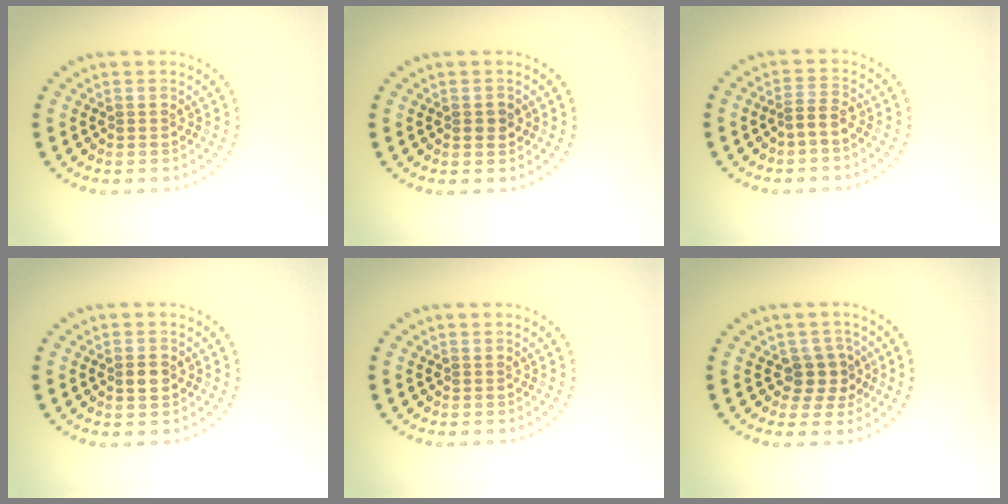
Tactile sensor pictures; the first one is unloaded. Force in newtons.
{"total": 1.2, "press": 1.2, "slide": 0.1}
{"total": 1.5, "press": 1.2, "slide": 0.9}
{"total": 1.6, "press": 1.5, "slide": 0.3}
{"total": 0.0}
{"total": 2.6, "press": 2.1, "slide": 1.4}